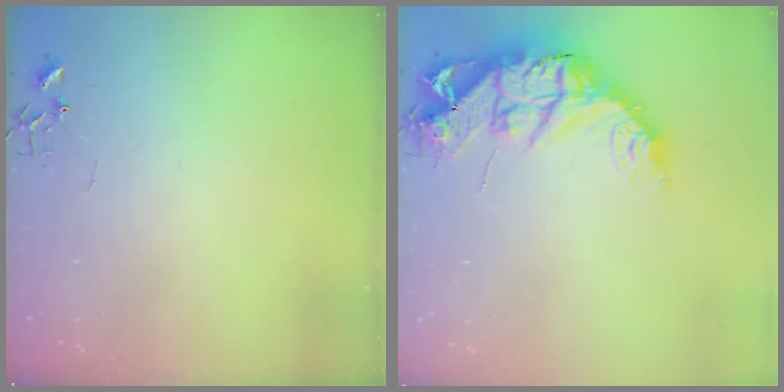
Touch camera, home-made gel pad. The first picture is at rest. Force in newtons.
{"total": 16.2, "press": 16.2, "slide": 1.5}